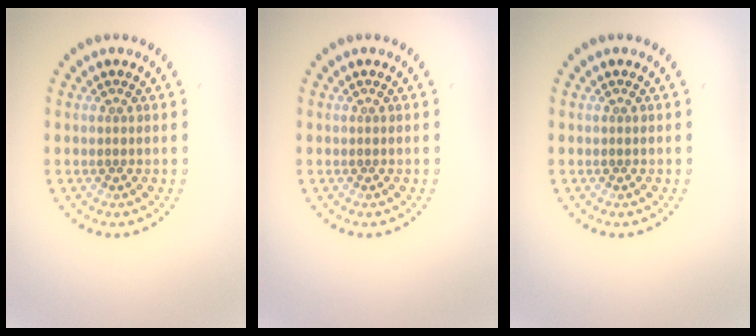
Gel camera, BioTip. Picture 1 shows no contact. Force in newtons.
{"total": 0.0}
{"total": 0.0}